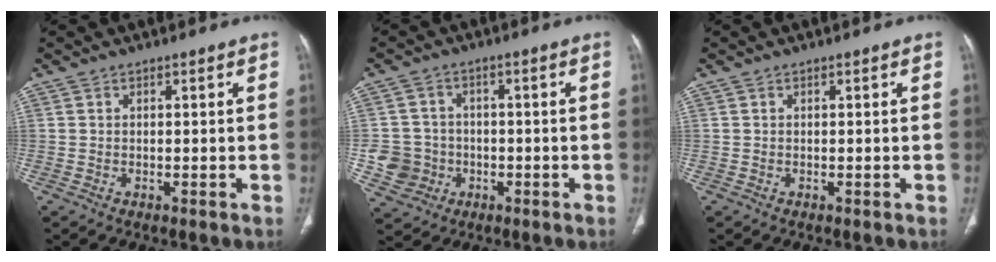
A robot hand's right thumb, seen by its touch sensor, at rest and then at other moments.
{"total": 7.2, "force": [-1.7, 6.9, 1.4], "torque": [-0.006, 0.016, -0.027]}
{"total": 0.0}